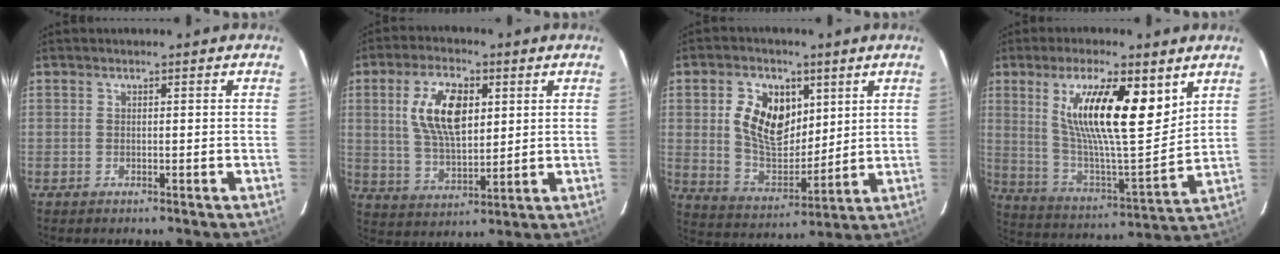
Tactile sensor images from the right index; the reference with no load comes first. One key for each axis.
{"total": 12.2, "fx": 3.4, "fy": 6.0, "fz": 10.1, "tx": -0.193, "ty": 0.011, "tz": 0.070}
{"total": 12.7, "fx": 3.8, "fy": 8.3, "fz": 8.8, "tx": -0.171, "ty": 0.012, "tz": 0.081}
{"total": 19.2, "fx": 8.6, "fy": 4.7, "fz": 16.5, "tx": -0.287, "ty": -0.002, "tz": 0.156}